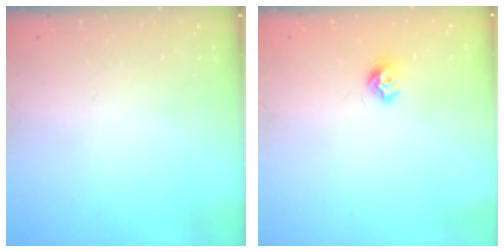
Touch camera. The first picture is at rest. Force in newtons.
{"total": 7.6, "press": 7.5, "slide": 0.5}